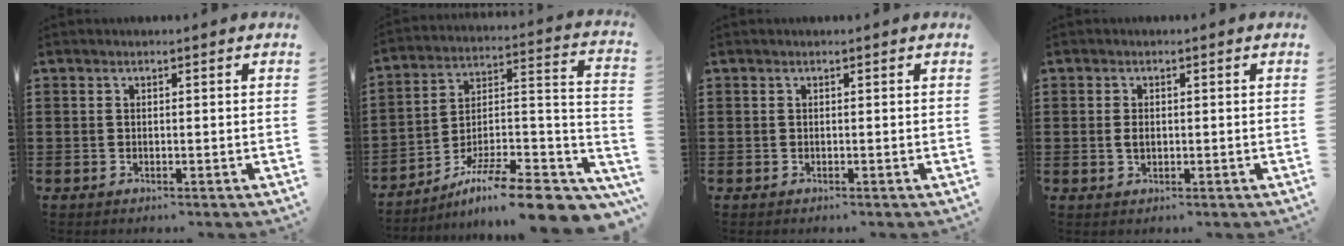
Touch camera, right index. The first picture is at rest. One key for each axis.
{"total": 11.8, "fx": -8.8, "fy": 1.9, "fz": 7.6, "tx": -0.115, "ty": 0.017, "tz": -0.156}
{"total": 0.0}
{"total": 1.8, "fx": 0.0, "fy": 1.0, "fz": 1.4, "tx": -0.029, "ty": 0.005, "tz": -0.002}